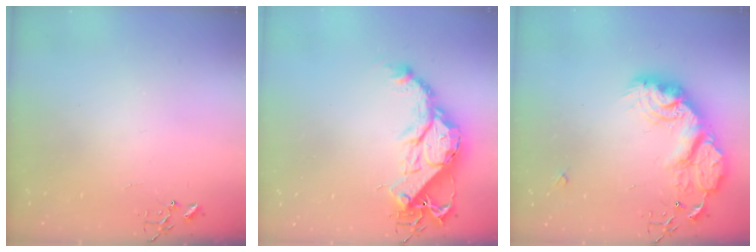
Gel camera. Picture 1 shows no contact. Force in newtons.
{"total": 17.2, "press": 17.1, "slide": 1.3}
{"total": 22.6, "press": 22.5, "slide": 1.9}